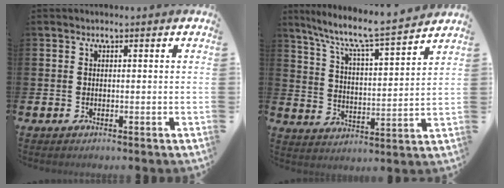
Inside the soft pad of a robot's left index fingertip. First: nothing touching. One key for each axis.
{"total": 8.0, "fx": 7.3, "fy": 0.2, "fz": 3.1, "tx": -0.094, "ty": -0.056, "tz": 0.121}